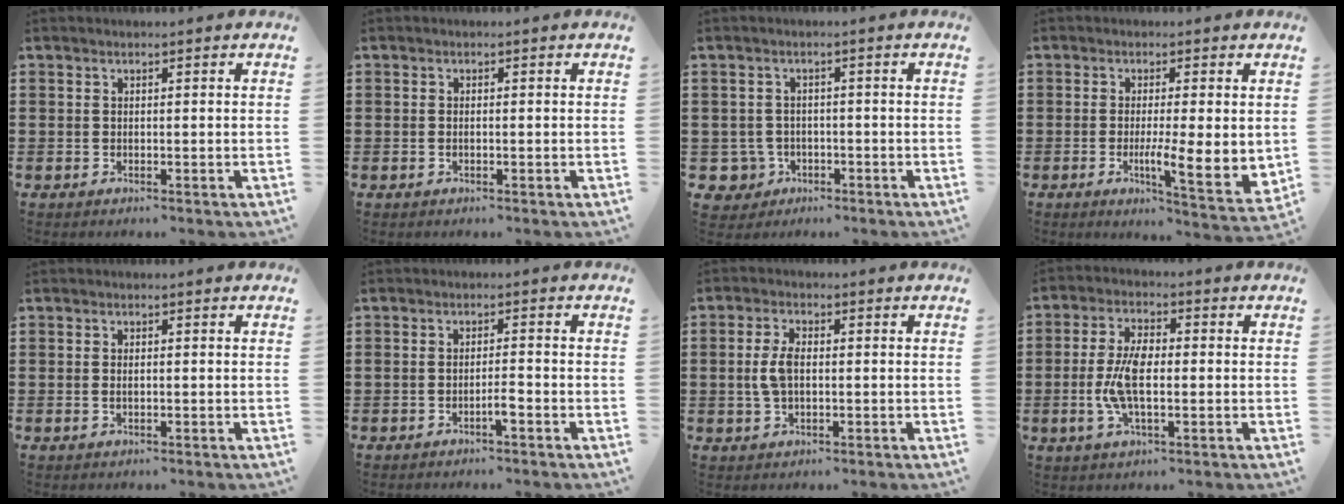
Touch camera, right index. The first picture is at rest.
{"total": 0.6, "force": [-0.3, 0.2, 0.5], "torque": [-0.011, -0.004, -0.004]}
{"total": 3.6, "force": [-1.9, 3.0, 0.8], "torque": [-0.037, 0.000, -0.043]}
{"total": 6.9, "force": [-0.5, 1.8, 6.6], "torque": [-0.093, -0.022, -0.007]}
{"total": 1.2, "force": [-0.2, 0.5, 1.1], "torque": [-0.022, 0.001, -0.004]}
{"total": 2.3, "force": [-1.4, 0.2, 1.8], "torque": [-0.032, 0.001, -0.025]}
{"total": 4.5, "force": [0.1, 2.1, 4.0], "torque": [-0.094, 0.000, -0.004]}
{"total": 7.2, "force": [-1.0, 3.0, 6.5], "torque": [-0.148, -0.004, -0.025]}